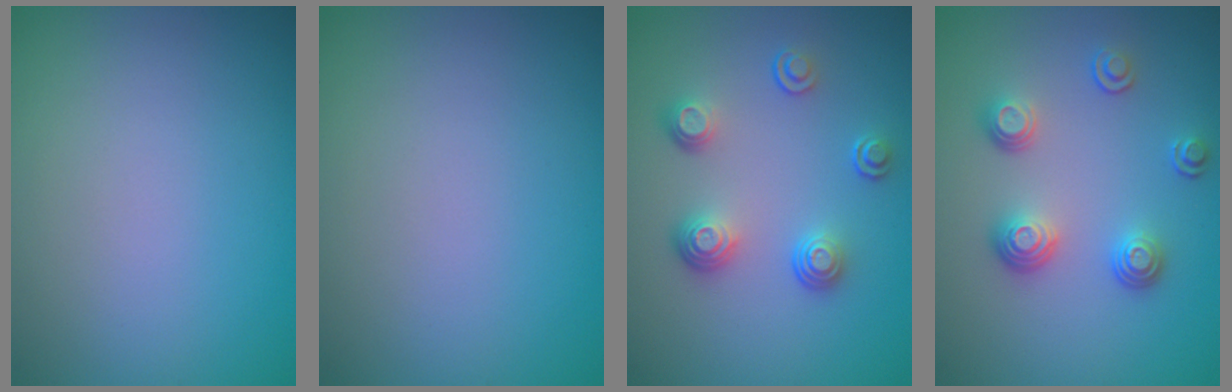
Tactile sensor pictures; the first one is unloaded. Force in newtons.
{"total": 0.0}
{"total": 3.6, "press": 2.7, "slide": 2.4}
{"total": 3.3, "press": 2.6, "slide": 2.1}